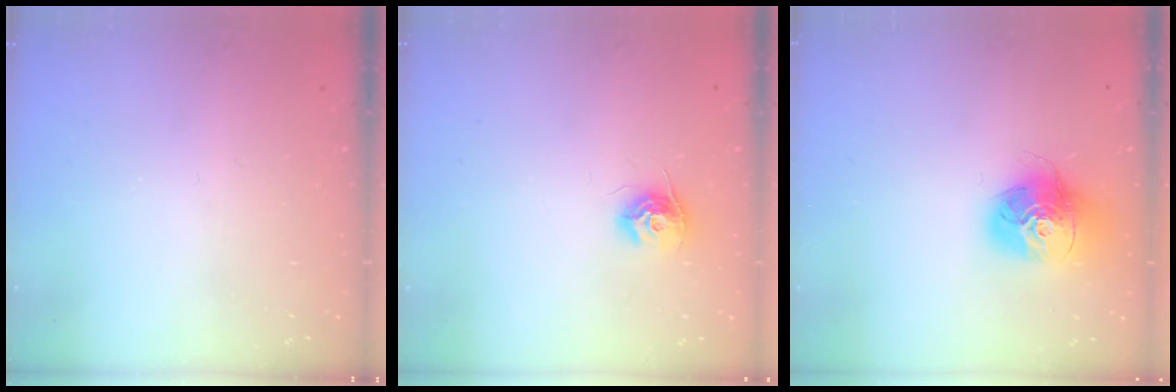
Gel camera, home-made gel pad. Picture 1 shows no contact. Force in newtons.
{"total": 9.5, "press": 9.5, "slide": 0.3}
{"total": 15.3, "press": 15.2, "slide": 1.8}